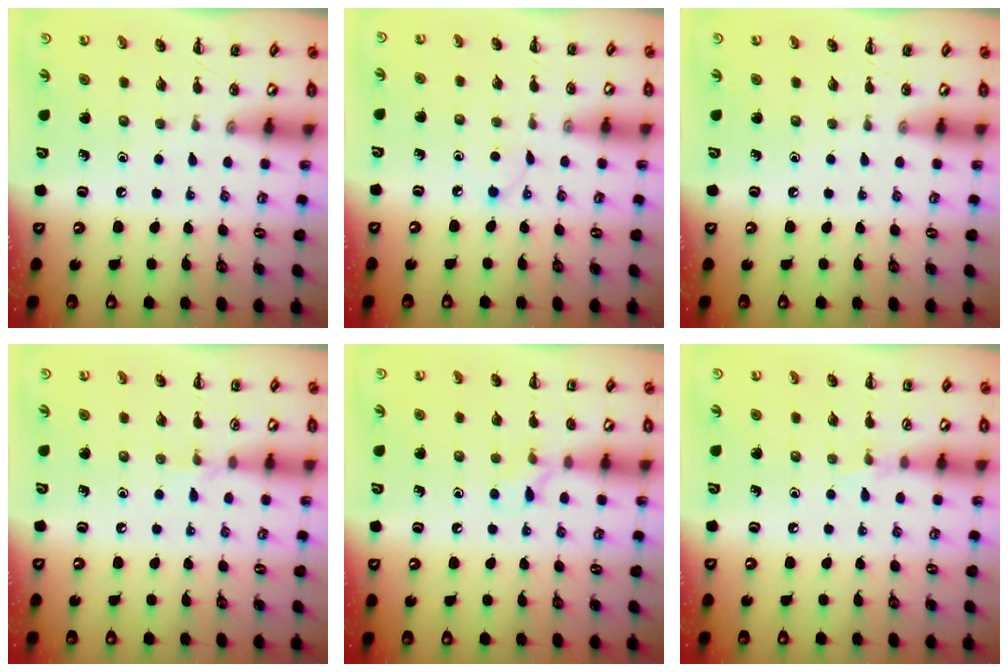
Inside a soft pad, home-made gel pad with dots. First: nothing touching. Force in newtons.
{"total": 2.2, "press": 2.0, "slide": 0.8}
{"total": 0.0}
{"total": 4.4, "press": 4.2, "slide": 1.4}
{"total": 5.8, "press": 5.5, "slide": 1.8}
{"total": 3.8, "press": 3.6, "slide": 1.3}